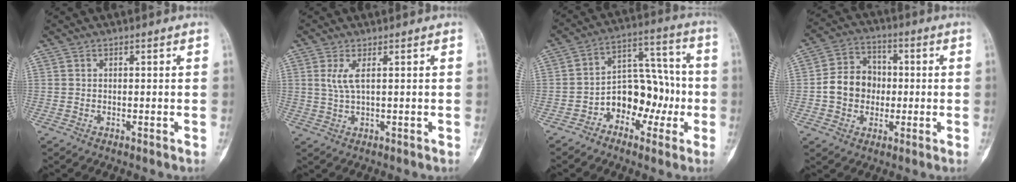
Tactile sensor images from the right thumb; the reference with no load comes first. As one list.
[{"total": 3.1, "force": [1.0, 0.6, 2.9], "torque": [-0.074, -0.002, 0.028]}, {"total": 12.0, "force": [-3.9, 8.4, 7.6], "torque": [-0.073, 0.061, -0.068]}, {"total": 10.0, "force": [-0.9, 8.5, 5.1], "torque": [-0.059, 0.026, -0.024]}]